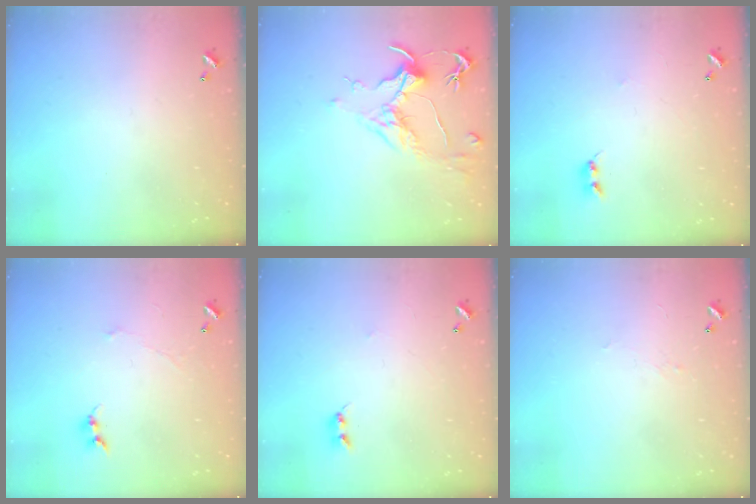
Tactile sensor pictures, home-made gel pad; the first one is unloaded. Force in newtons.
{"total": 1.7, "press": 1.5, "slide": 0.9}
{"total": 2.2, "press": 2.2, "slide": 0.4}
{"total": 0.0}
{"total": 2.2, "press": 2.2, "slide": 0.4}
{"total": 2.2, "press": 2.0, "slide": 0.8}